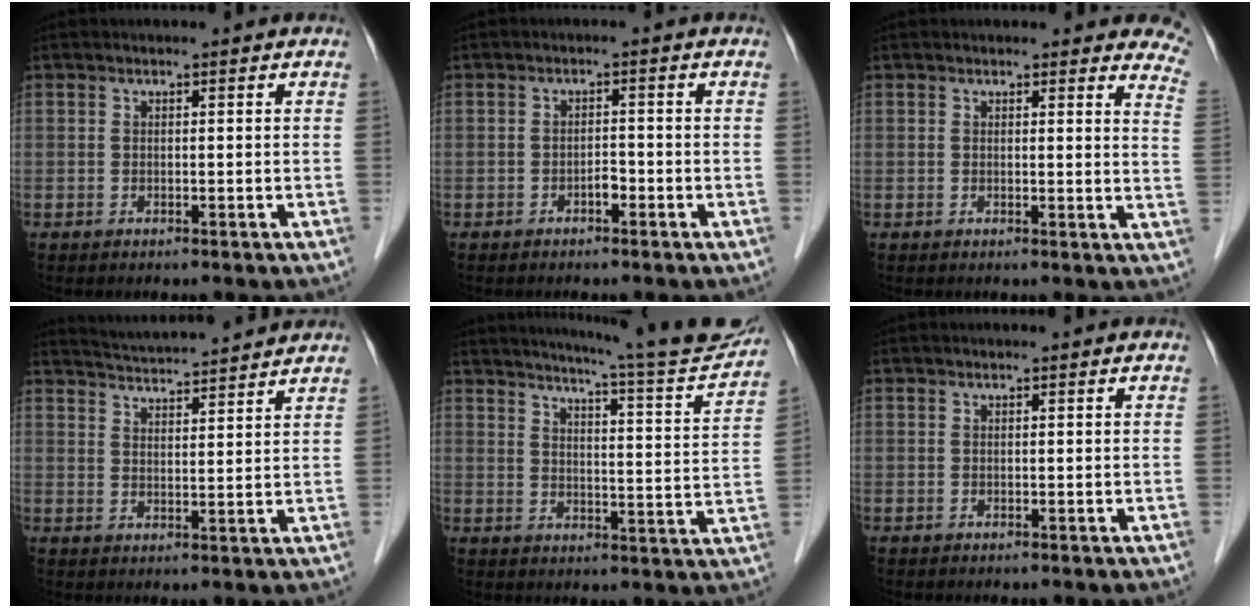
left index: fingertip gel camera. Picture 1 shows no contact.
{"total": 1.5, "force": [-1.0, 0.6, 0.9], "torque": [-0.014, 0.003, -0.016]}
{"total": 8.3, "force": [7.6, 2.0, 2.7], "torque": [-0.002, -0.027, 0.047]}
{"total": 11.0, "force": [10.5, 0.0, 3.4], "torque": [-0.065, 0.022, 0.151]}
{"total": 17.0, "force": [15.8, -0.5, 6.2], "torque": [-0.097, -0.053, 0.193]}
{"total": 0.0}